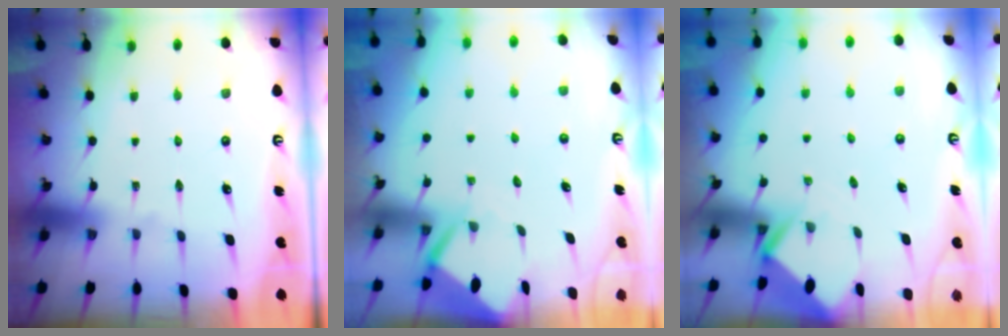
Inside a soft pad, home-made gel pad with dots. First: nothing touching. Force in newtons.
{"total": 3.8, "press": 3.8, "slide": 0.3}
{"total": 2.7, "press": 2.7, "slide": 0.2}